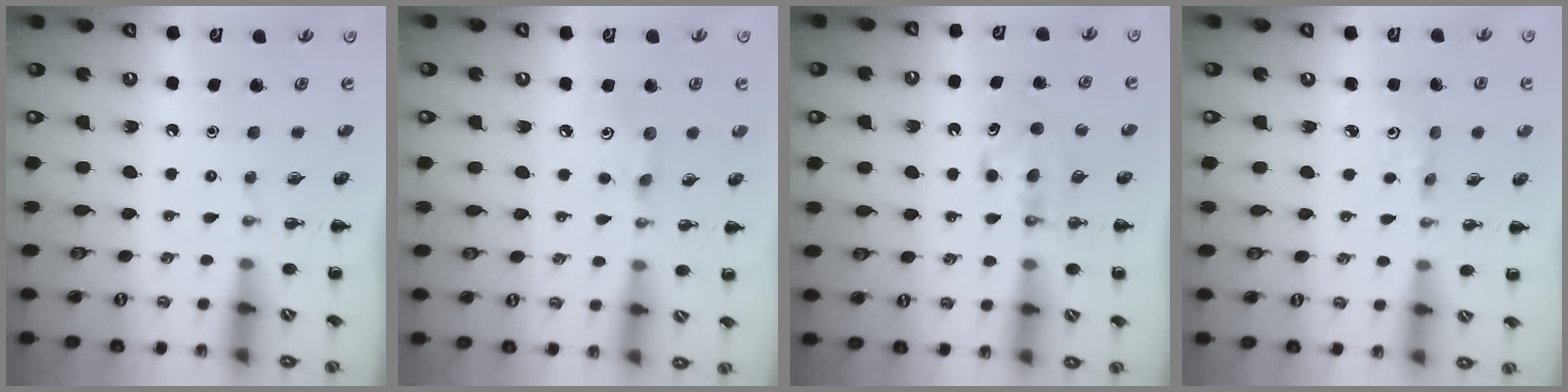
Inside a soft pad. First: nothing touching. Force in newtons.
{"total": 3.7, "press": 3.6, "slide": 0.8}
{"total": 5.5, "press": 5.3, "slide": 1.2}
{"total": 2.8, "press": 2.7, "slide": 0.8}